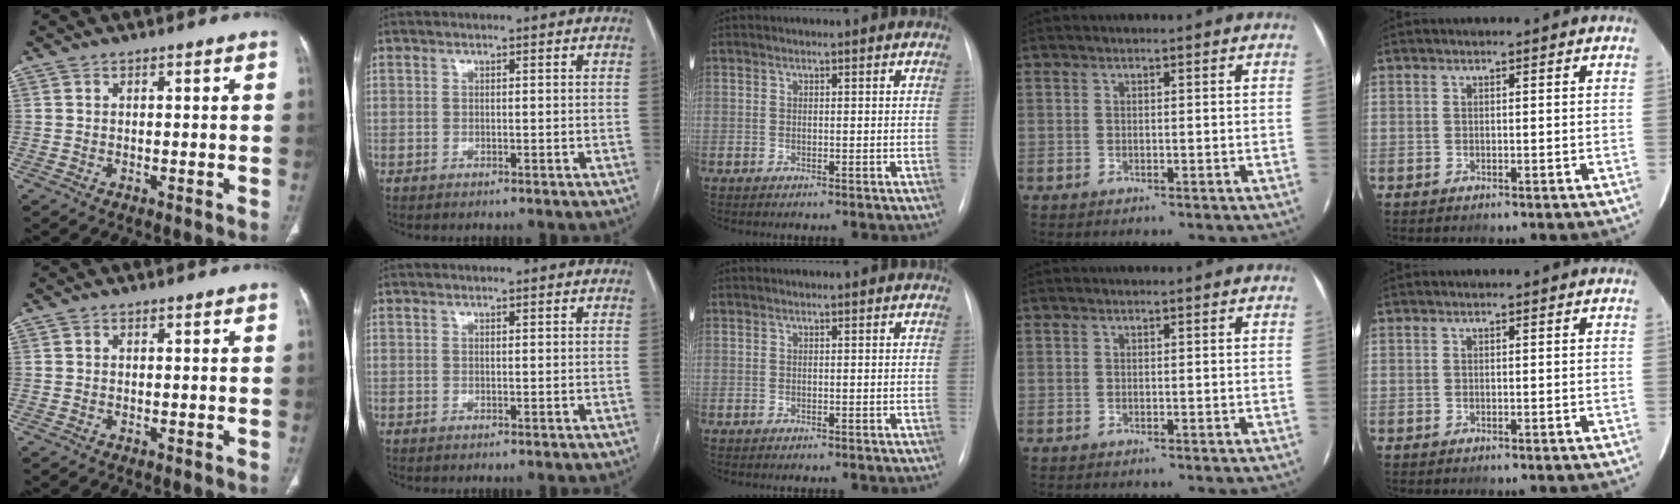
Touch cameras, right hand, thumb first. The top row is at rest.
{}